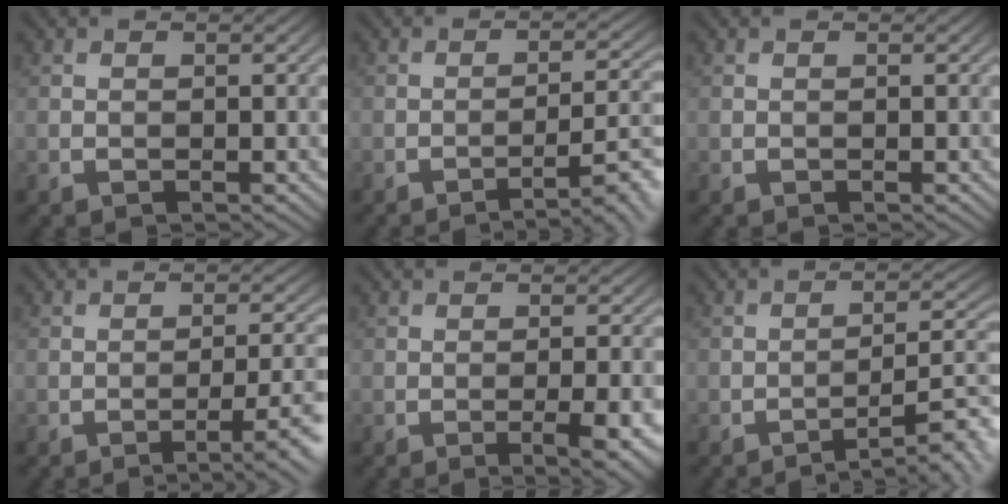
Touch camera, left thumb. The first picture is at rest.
{"total": 7.0, "force": [-3.9, 1.6, 5.6], "torque": [-0.081, 0.006, -0.056]}
{"total": 0.0}
{"total": 5.8, "force": [-2.5, 1.3, 5.0], "torque": [-0.077, 0.000, -0.034]}
{"total": 5.6, "force": [-2.3, 1.1, 5.0], "torque": [-0.075, 0.004, -0.025]}
{"total": 9.0, "force": [-5.6, 2.1, 6.8], "torque": [-0.097, 0.013, -0.080]}